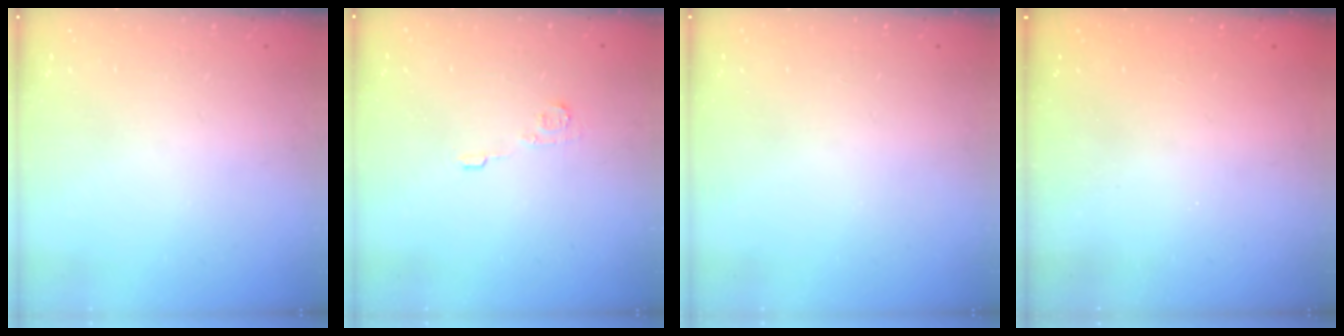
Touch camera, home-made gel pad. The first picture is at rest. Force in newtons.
{"total": 4.9, "press": 4.9, "slide": 0.2}
{"total": 0.0}
{"total": 2.3, "press": 2.2, "slide": 0.8}